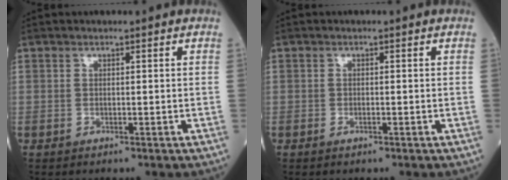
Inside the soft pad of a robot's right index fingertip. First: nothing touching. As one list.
[{"total": 0.6, "force": [-0.2, 0.2, 0.6], "torque": [-0.013, -0.001, -0.003]}]